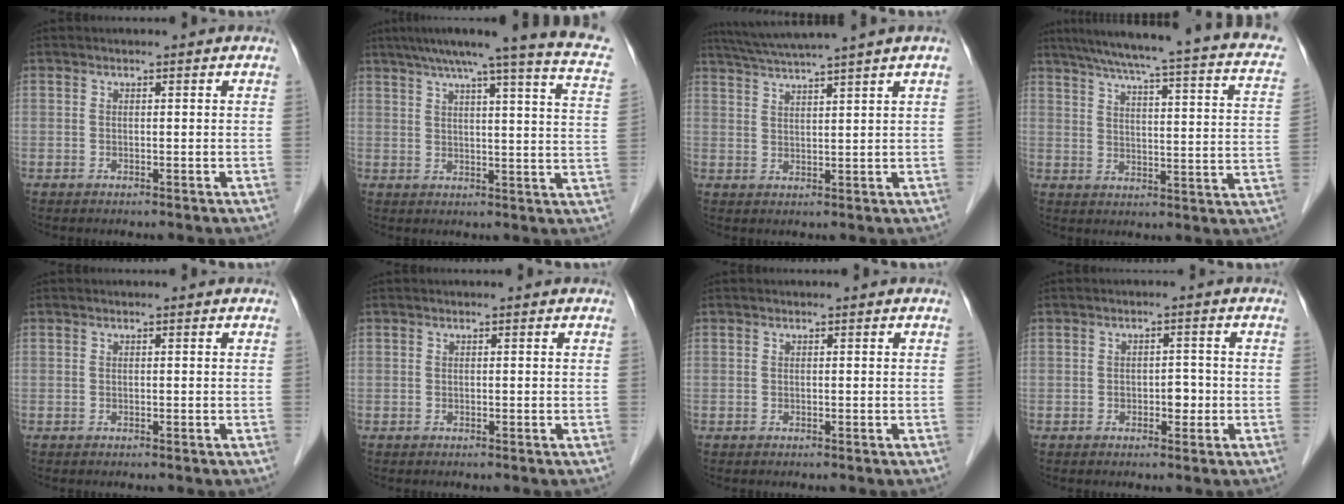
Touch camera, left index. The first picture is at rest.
{"total": 18.3, "force": [13.7, 0.1, 12.2], "torque": [-0.177, -0.002, 0.158]}
{"total": 8.4, "force": [6.9, -1.8, 4.5], "torque": [-0.076, 0.019, 0.110]}
{"total": 24.1, "force": [18.6, 2.4, 15.1], "torque": [-0.221, -0.008, 0.216]}
{"total": 0.0}
{"total": 0.0}
{"total": 0.0}
{"total": 2.3, "force": [-0.7, 1.4, 1.7], "torque": [-0.021, 0.005, -0.008]}